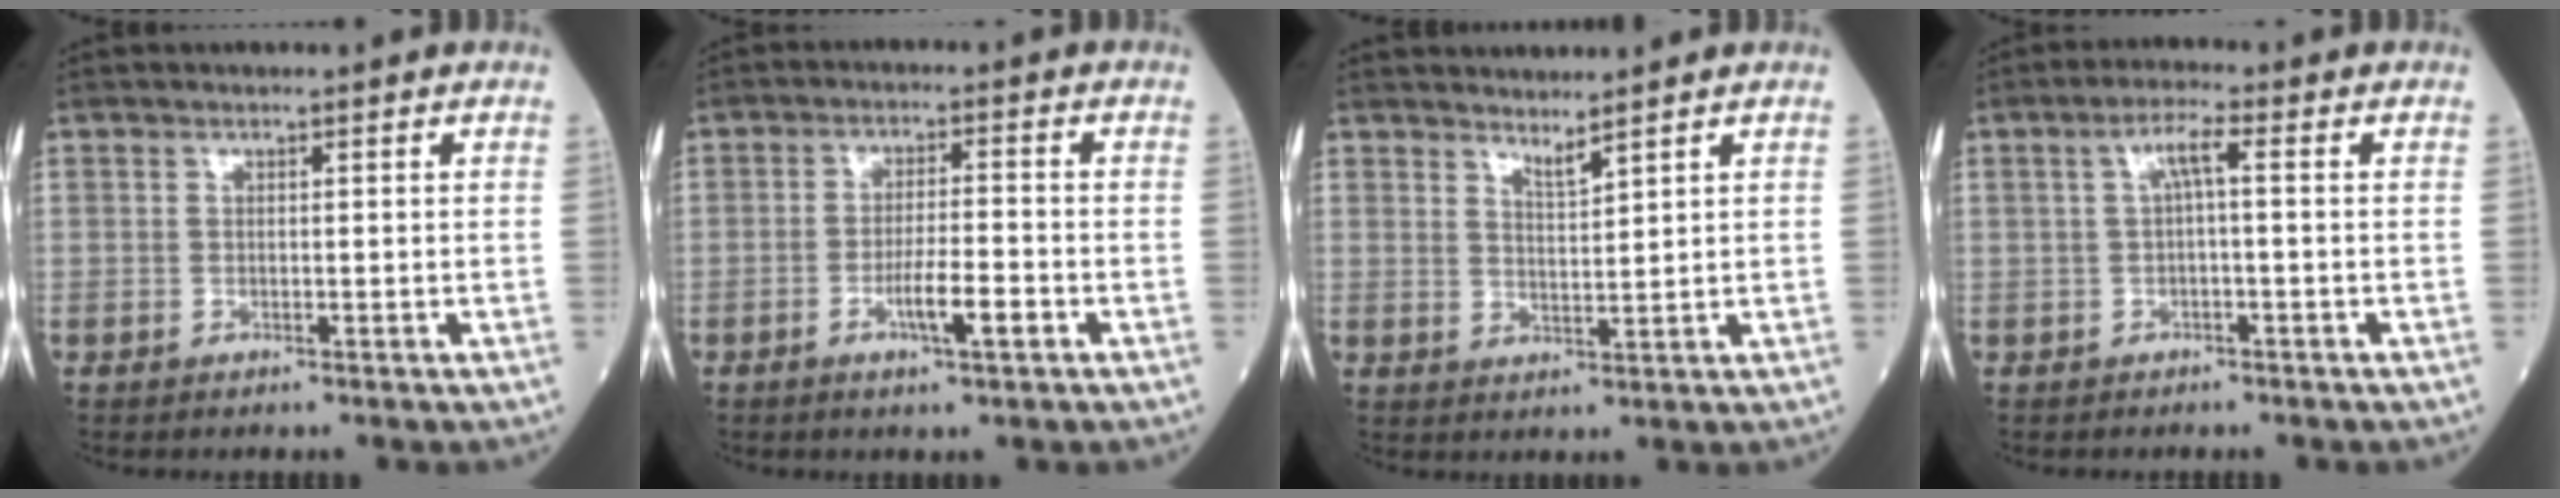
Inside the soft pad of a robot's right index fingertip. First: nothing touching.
{"total": 5.1, "force": [-2.2, 0.6, 4.6], "torque": [-0.082, -0.003, -0.039]}
{"total": 2.2, "force": [2.0, -0.4, 0.8], "torque": [-0.014, -0.014, 0.041]}
{"total": 3.5, "force": [0.5, 0.4, 3.4], "torque": [-0.062, 0.014, 0.008]}